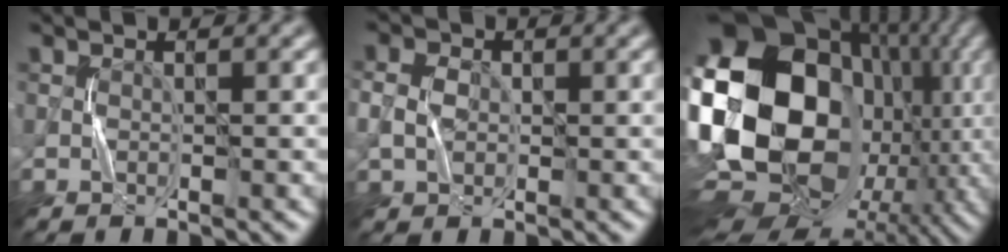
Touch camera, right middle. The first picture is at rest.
{"total": 2.5, "force": [0.0, 1.9, 1.6], "torque": [-0.044, 0.005, 0.002]}
{"total": 22.7, "force": [0.1, 17.0, 15.0], "torque": [-0.318, -0.021, 0.004]}